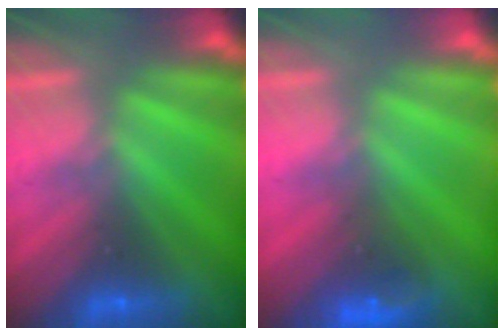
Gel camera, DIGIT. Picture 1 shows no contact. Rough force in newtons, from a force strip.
{"total": 4.6}